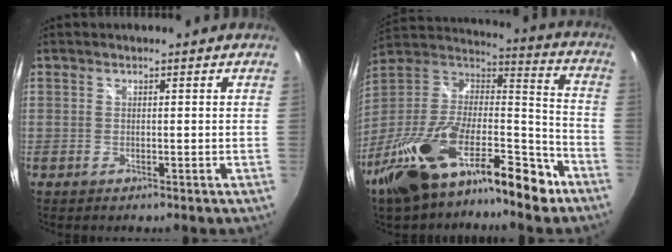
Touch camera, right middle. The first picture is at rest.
{"total": 25.8, "force": [-16.7, 9.5, 17.2], "torque": [-0.306, -0.004, -0.282]}